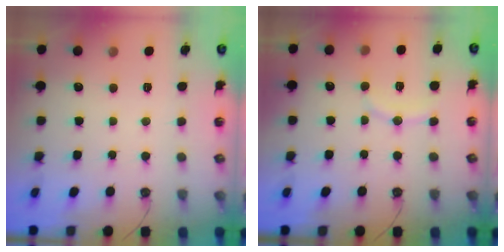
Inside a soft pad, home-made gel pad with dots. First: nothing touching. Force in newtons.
{"total": 7.7, "press": 7.5, "slide": 1.6}